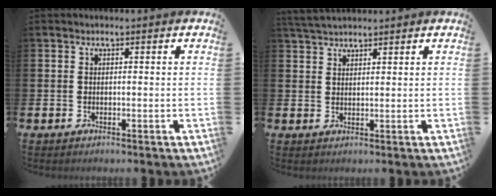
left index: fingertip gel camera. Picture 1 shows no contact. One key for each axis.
{"total": 3.1, "fx": 3.0, "fy": 0.6, "fz": 0.8, "tx": -0.016, "ty": -0.009, "tz": 0.055}